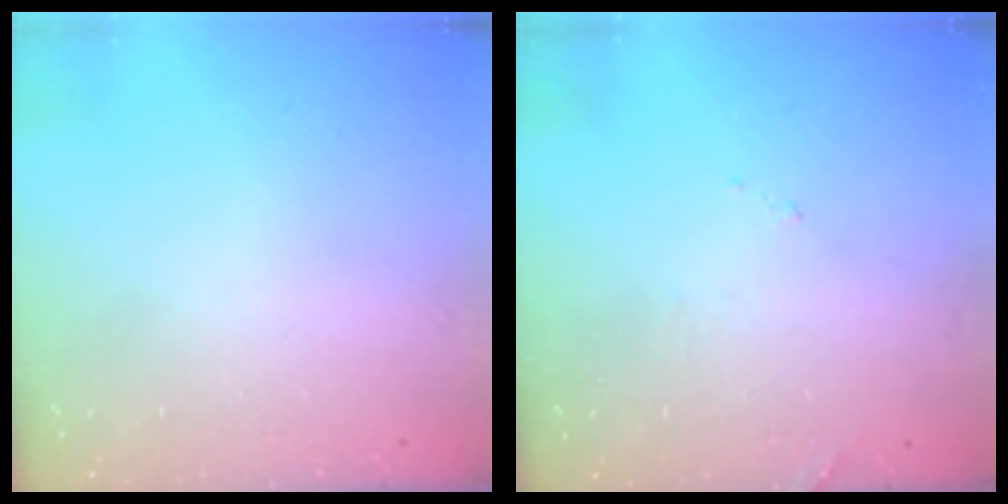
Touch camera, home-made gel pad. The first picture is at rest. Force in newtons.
{"total": 7.3, "press": 7.3, "slide": 0.3}